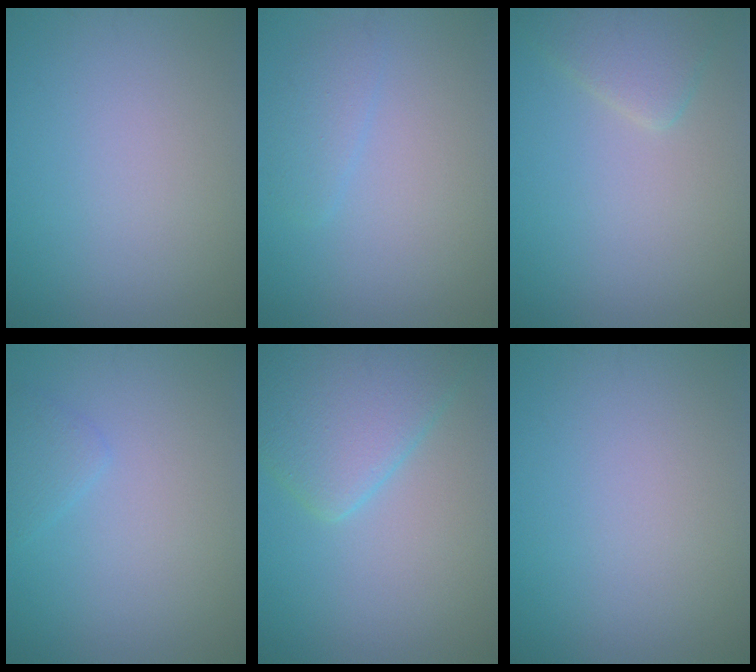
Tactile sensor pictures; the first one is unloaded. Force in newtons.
{"total": 1.5, "press": 1.5, "slide": 0.1}
{"total": 2.5, "press": 2.5, "slide": 0.2}
{"total": 1.3, "press": 1.3, "slide": 0.1}
{"total": 6.4, "press": 6.4, "slide": 0.4}
{"total": 0.0}